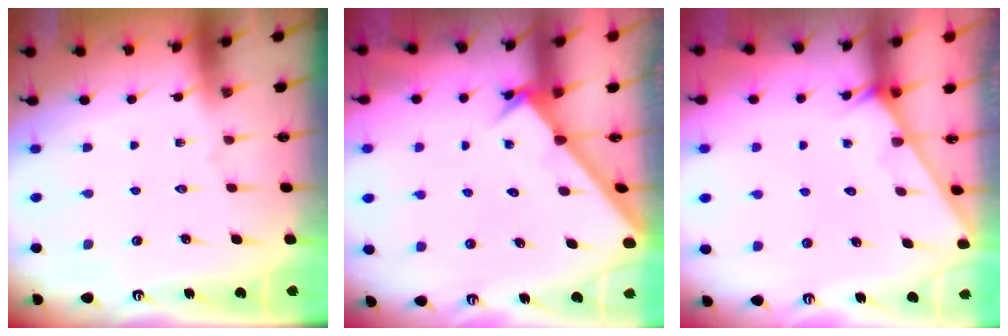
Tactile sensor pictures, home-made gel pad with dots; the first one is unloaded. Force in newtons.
{"total": 2.2, "press": 2.2, "slide": 0.2}
{"total": 1.4, "press": 1.4, "slide": 0.1}